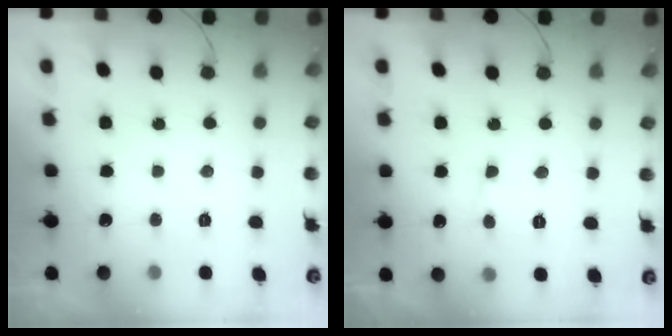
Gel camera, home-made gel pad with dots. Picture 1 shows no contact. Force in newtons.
{"total": 5.5, "press": 5.4, "slide": 0.5}